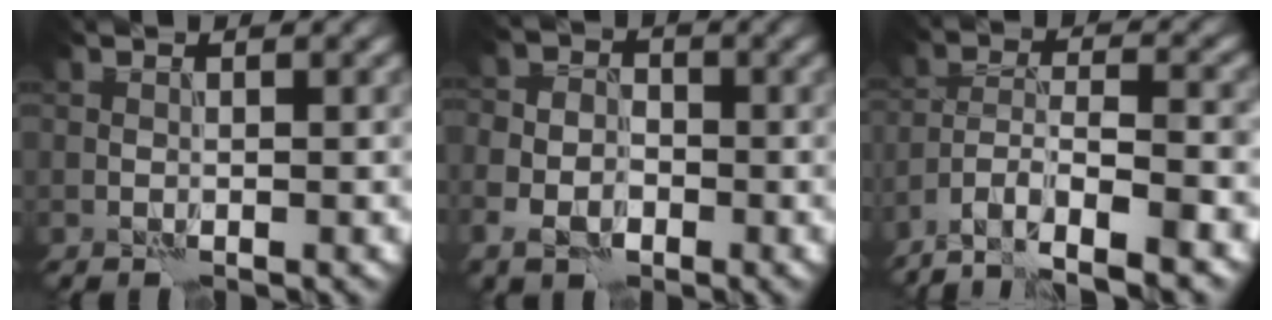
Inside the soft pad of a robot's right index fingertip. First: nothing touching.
{"total": 4.2, "force": [-1.8, 3.2, 2.2], "torque": [-0.020, -0.006, -0.042]}
{"total": 8.0, "force": [-6.2, 2.2, 4.5], "torque": [-0.067, -0.009, -0.112]}